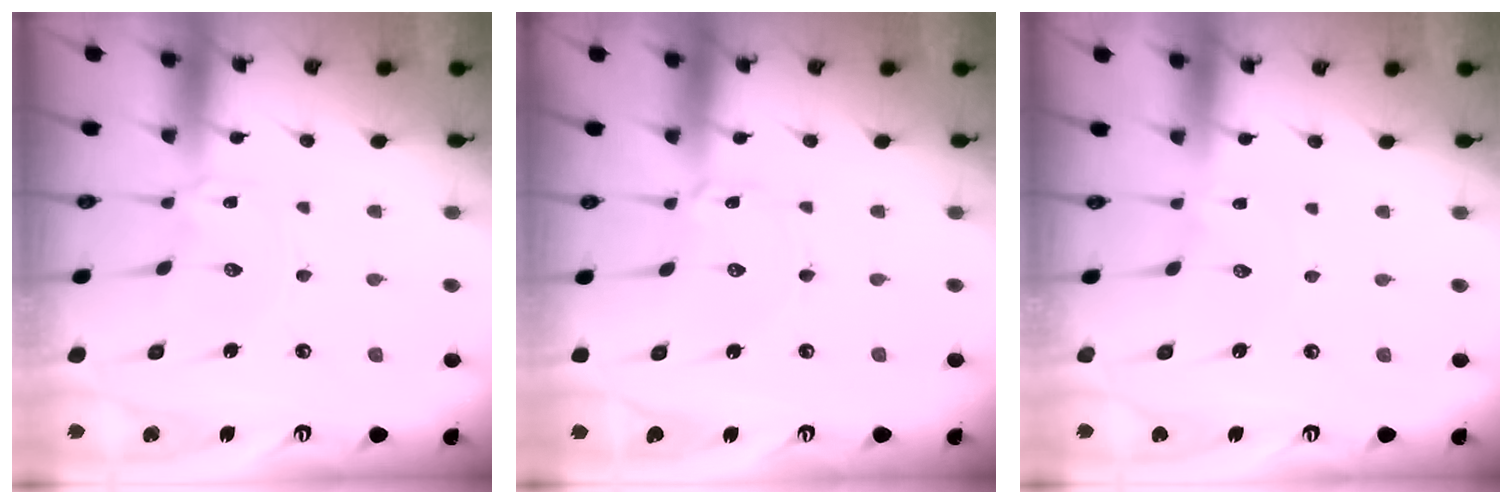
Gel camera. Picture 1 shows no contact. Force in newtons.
{"total": 1.2, "press": 1.2, "slide": 0.1}
{"total": 0.7, "press": 0.7, "slide": 0.1}